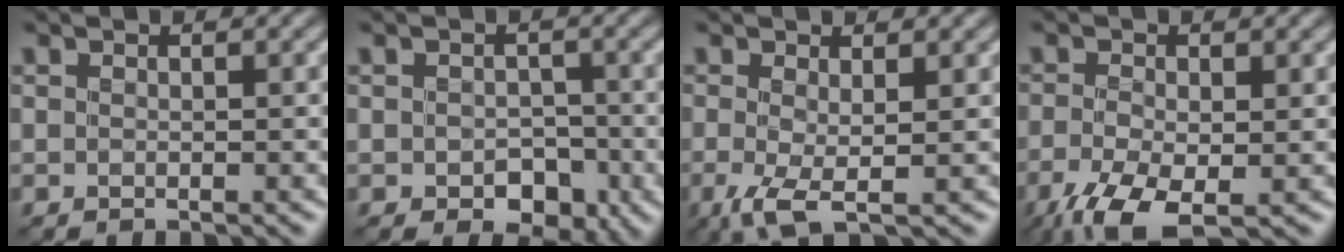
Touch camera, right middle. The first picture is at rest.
{"total": 3.5, "force": [-1.3, 2.3, 2.3], "torque": [-0.033, -0.011, -0.022]}
{"total": 3.0, "force": [-0.6, 0.7, 2.9], "torque": [-0.066, -0.009, -0.013]}
{"total": 5.6, "force": [-2.8, 2.3, 4.3], "torque": [-0.103, -0.015, -0.052]}